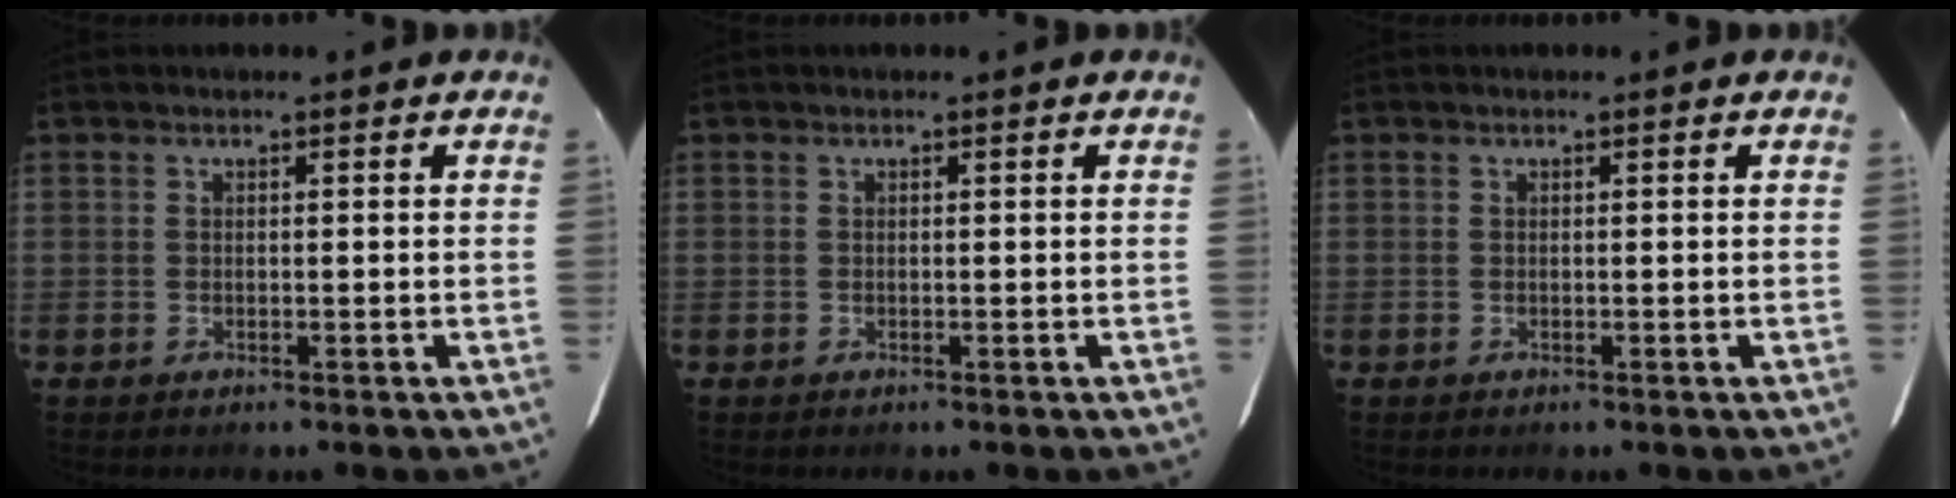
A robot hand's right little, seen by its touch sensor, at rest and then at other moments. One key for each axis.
{"total": 0.0}
{"total": 0.0}